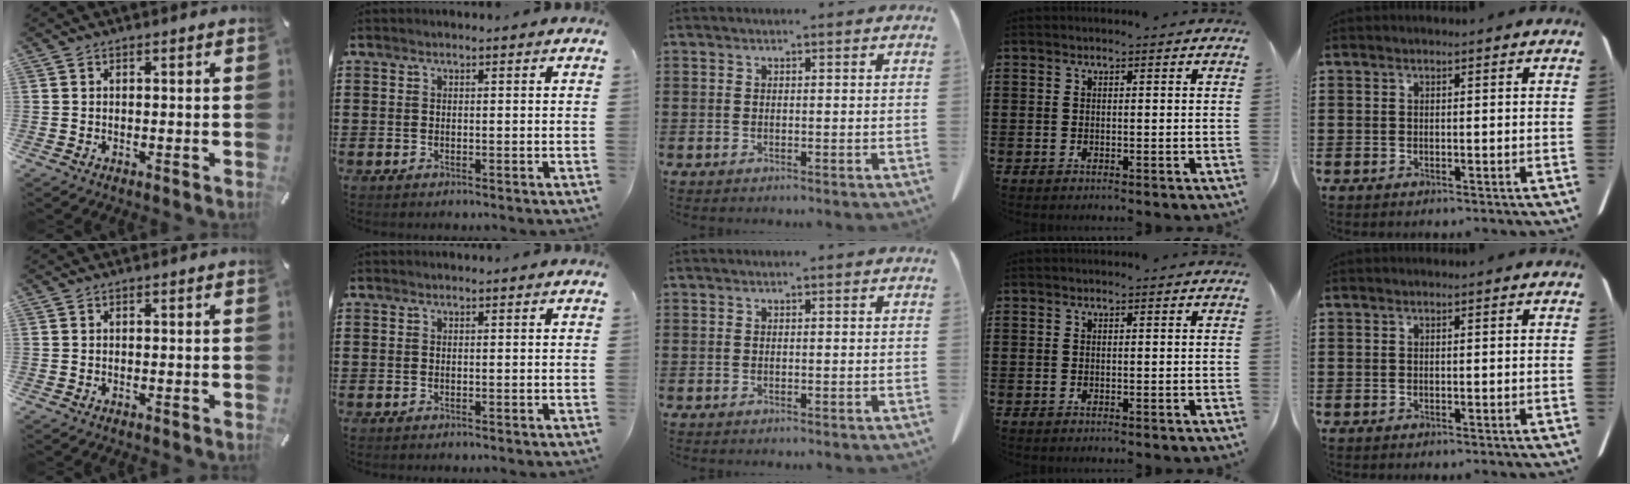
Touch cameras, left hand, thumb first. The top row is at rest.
{}